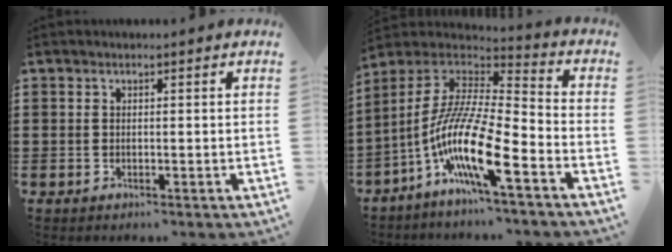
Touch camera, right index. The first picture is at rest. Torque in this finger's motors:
{"motor_torque": [1.09, 1.04, 1.05, 0.21]}